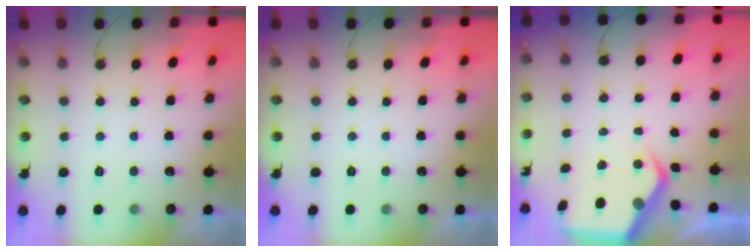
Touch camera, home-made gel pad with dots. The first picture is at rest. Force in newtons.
{"total": 0.0}
{"total": 7.4, "press": 7.3, "slide": 0.8}